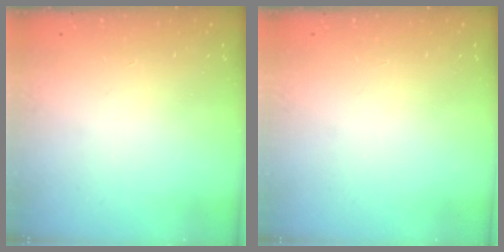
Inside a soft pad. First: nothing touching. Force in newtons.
{"total": 0.0}